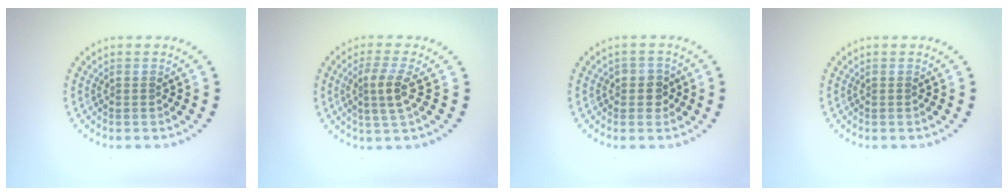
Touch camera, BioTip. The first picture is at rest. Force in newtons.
{"total": 2.6, "press": 2.3, "slide": 1.3}
{"total": 1.9, "press": 1.7, "slide": 0.9}
{"total": 0.0}